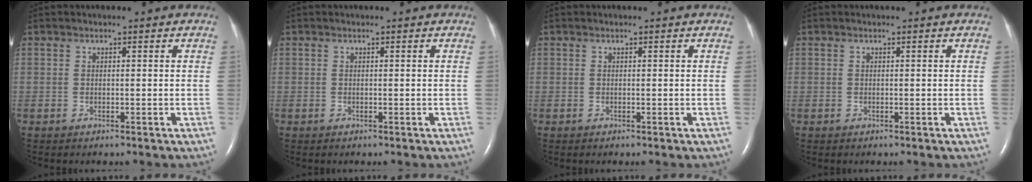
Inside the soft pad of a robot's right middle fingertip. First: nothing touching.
{"total": 0.0}
{"total": 0.0}
{"total": 0.0}